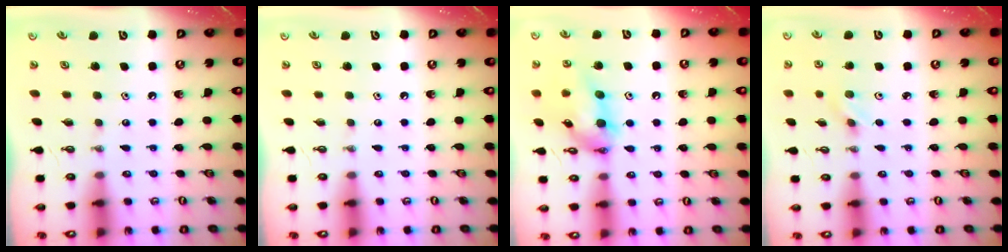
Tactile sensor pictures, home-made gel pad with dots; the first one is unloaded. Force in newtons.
{"total": 0.0}
{"total": 14.6, "press": 14.5, "slide": 1.0}
{"total": 2.7, "press": 2.3, "slide": 1.4}